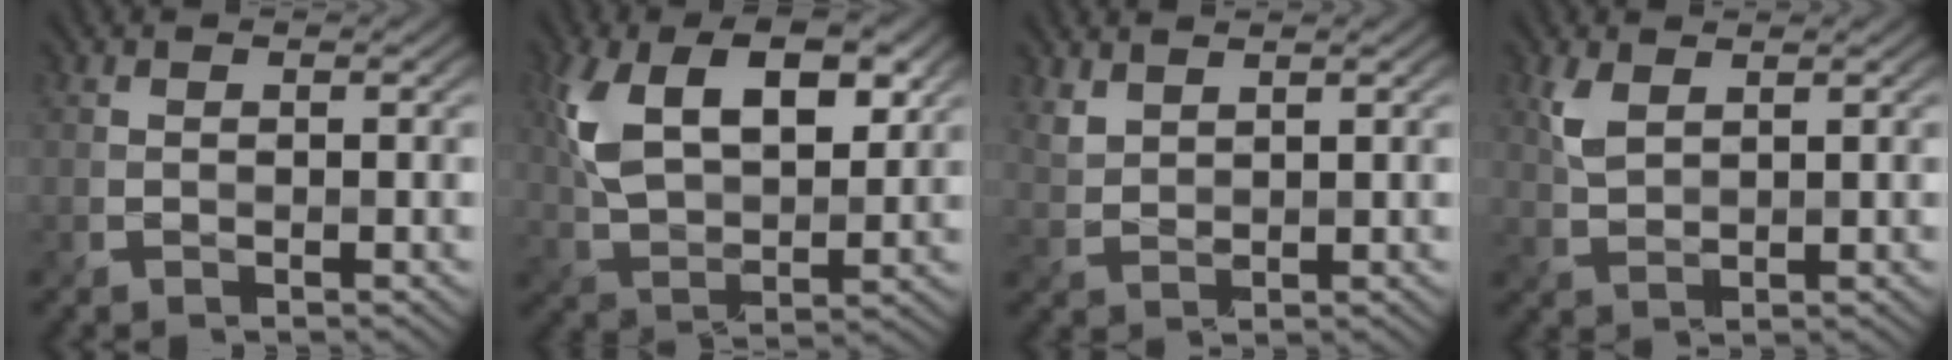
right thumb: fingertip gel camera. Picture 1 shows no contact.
{"total": 11.9, "force": [4.1, 6.5, 9.1], "torque": [-0.190, 0.005, 0.076]}
{"total": 2.3, "force": [2.0, 0.8, 0.8], "torque": [-0.028, -0.001, 0.051]}
{"total": 2.9, "force": [1.6, 1.3, 1.9], "torque": [-0.059, 0.001, 0.039]}